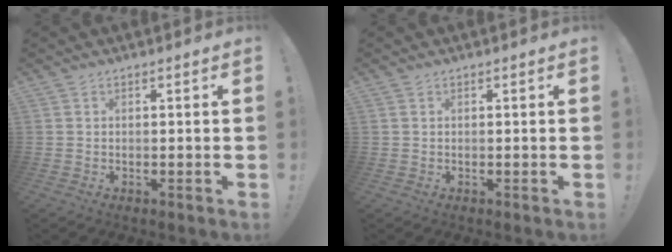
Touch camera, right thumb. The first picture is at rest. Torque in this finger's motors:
{"motor_torque": [-0.03, -0.12, -0.06, 0.14, 0.03]}